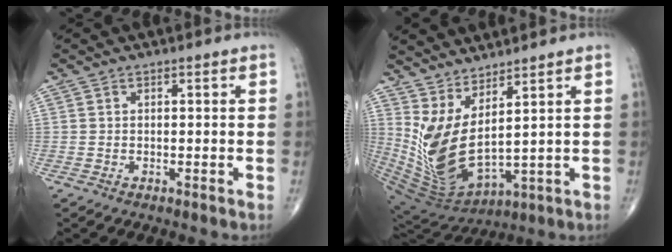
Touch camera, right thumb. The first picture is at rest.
{"total": 12.9, "force": [4.8, 4.0, 11.3], "torque": [-0.230, -0.060, 0.119]}